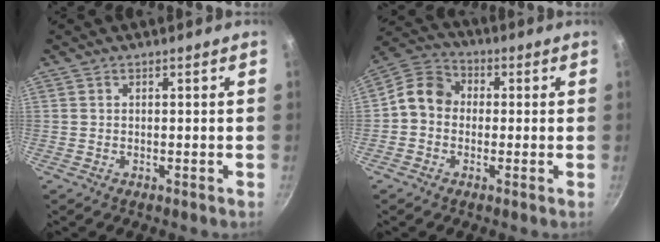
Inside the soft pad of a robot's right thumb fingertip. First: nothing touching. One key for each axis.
{"total": 8.0, "fx": -0.4, "fy": 6.9, "fz": 4.1, "tx": -0.049, "ty": 0.025, "tz": -0.034}